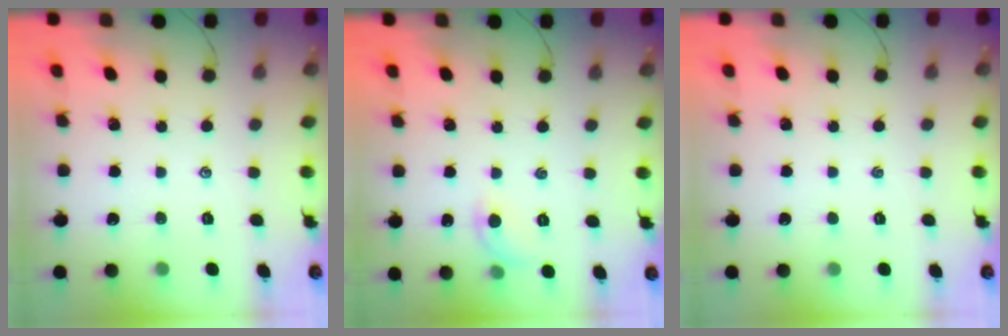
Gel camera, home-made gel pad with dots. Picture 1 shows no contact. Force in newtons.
{"total": 6.3, "press": 6.2, "slide": 1.3}
{"total": 0.0}